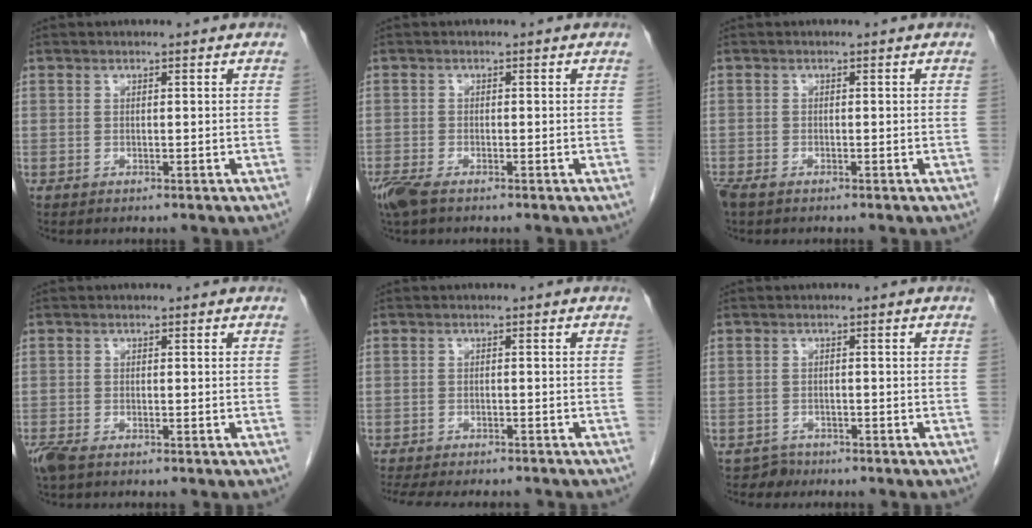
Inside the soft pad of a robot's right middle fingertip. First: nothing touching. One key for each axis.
{"total": 3.9, "fx": -2.8, "fy": 1.1, "fz": 2.5, "tx": -0.059, "ty": -0.011, "tz": -0.049}
{"total": 2.7, "fx": -2.0, "fy": 1.1, "fz": 1.5, "tx": -0.036, "ty": -0.007, "tz": -0.034}
{"total": 3.5, "fx": -2.5, "fy": 1.1, "fz": 2.1, "tx": -0.051, "ty": -0.011, "tz": -0.044}
{"total": 11.8, "fx": -10.5, "fy": 2.6, "fz": 4.7, "tx": -0.083, "ty": -0.010, "tz": -0.139}
{"total": 1.7, "fx": -1.3, "fy": 0.8, "fz": -0.6, "tx": 0.012, "ty": 0.003, "tz": -0.023}